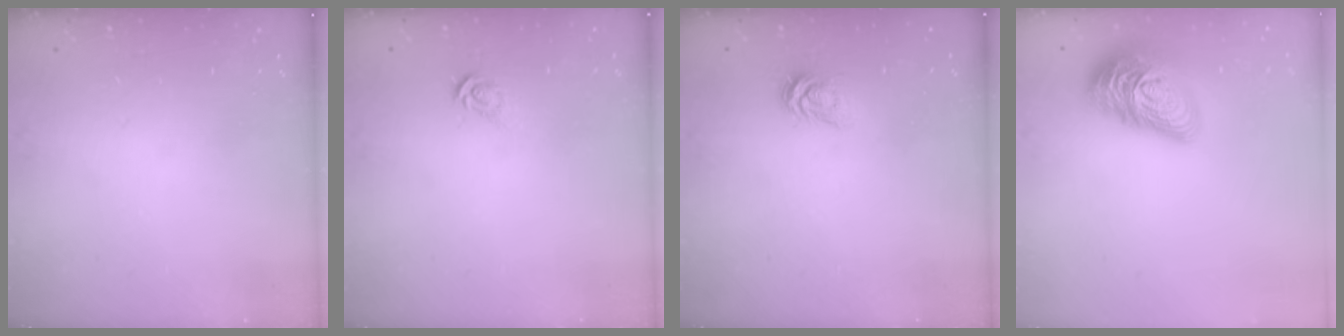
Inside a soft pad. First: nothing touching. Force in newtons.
{"total": 4.5, "press": 4.5, "slide": 0.2}
{"total": 3.9, "press": 3.9, "slide": 0.5}
{"total": 18.1, "press": 18.0, "slide": 0.9}